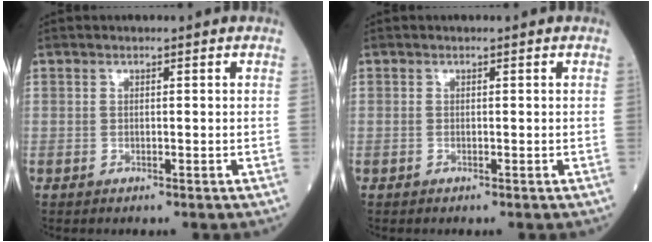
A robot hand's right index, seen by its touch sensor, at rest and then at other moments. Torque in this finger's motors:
{"motor_torque": [0.00, 0.00, 0.00, 0.00]}